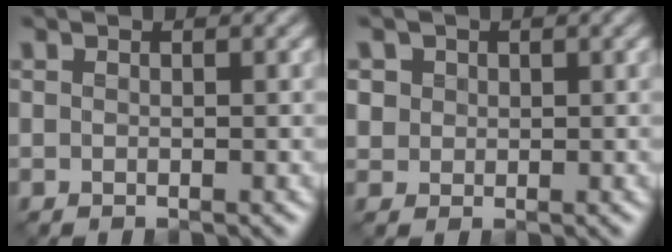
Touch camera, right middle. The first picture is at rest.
{"total": 1.9, "force": [0.8, 1.6, 0.5], "torque": [-0.018, 0.001, 0.025]}